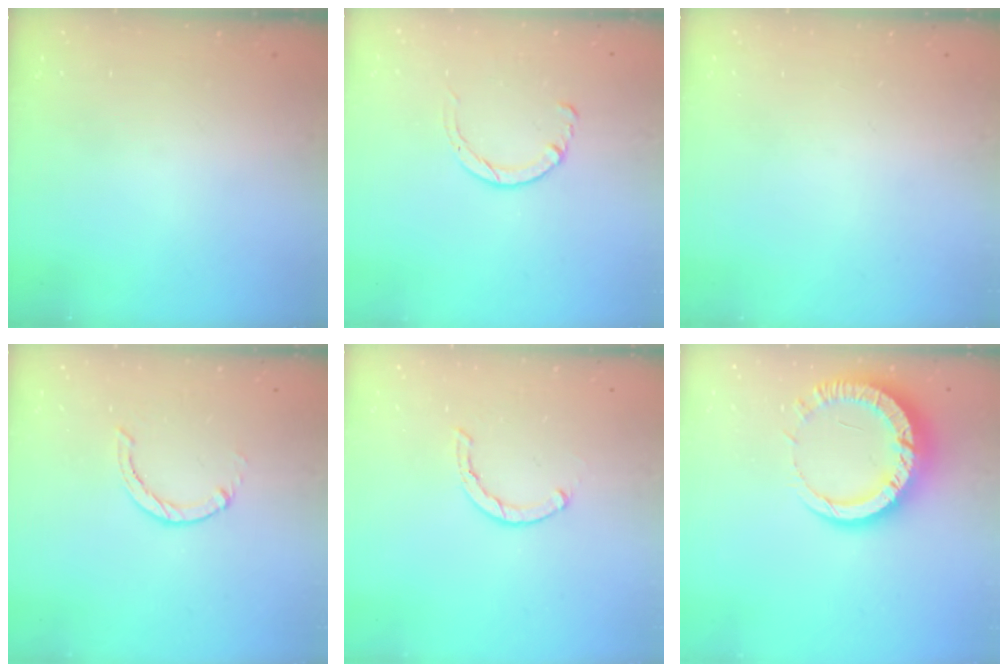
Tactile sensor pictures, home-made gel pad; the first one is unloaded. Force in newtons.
{"total": 2.9, "press": 2.8, "slide": 0.4}
{"total": 0.0}
{"total": 0.0}
{"total": 1.7, "press": 1.6, "slide": 0.3}
{"total": 15.0, "press": 15.0, "slide": 1.4}